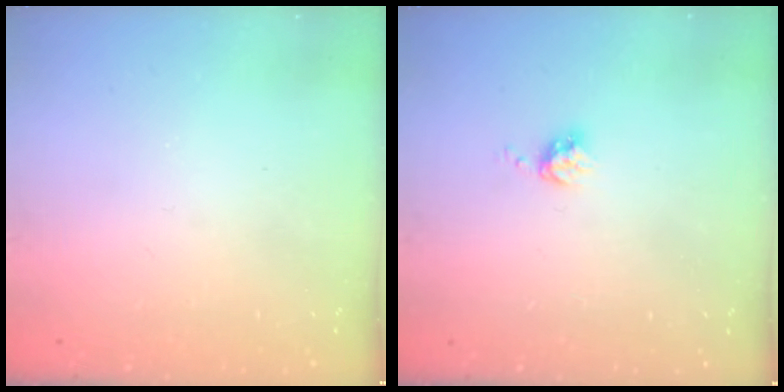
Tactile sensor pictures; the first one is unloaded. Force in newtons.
{"total": 4.2, "press": 4.1, "slide": 0.4}